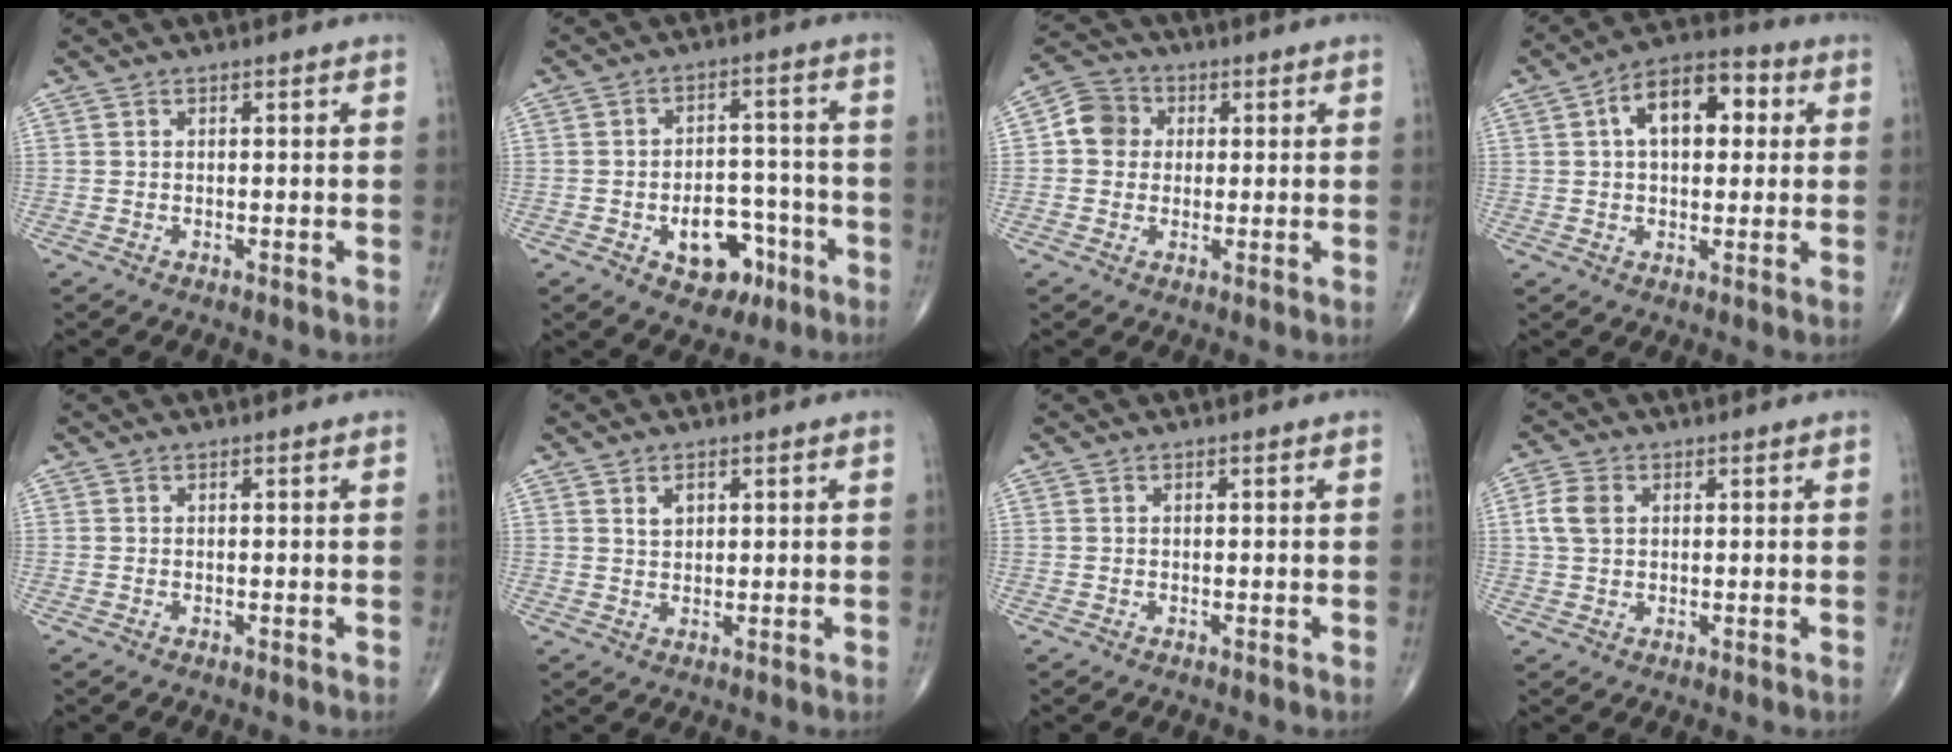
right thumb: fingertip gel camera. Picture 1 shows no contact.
{"total": 10.1, "force": [-4.5, 6.6, 6.1], "torque": [-0.046, 0.043, -0.057]}
{"total": 6.3, "force": [0.7, 5.7, 2.5], "torque": [-0.027, 0.012, 0.000]}
{"total": 12.2, "force": [2.7, 7.0, 9.6], "torque": [-0.128, 0.024, 0.034]}
{"total": 0.0}
{"total": 2.4, "force": [1.2, 1.5, 1.5], "torque": [-0.017, -0.006, 0.022]}
{"total": 0.0}
{"total": 4.7, "force": [1.0, 3.3, 3.1], "torque": [-0.068, 0.006, 0.017]}